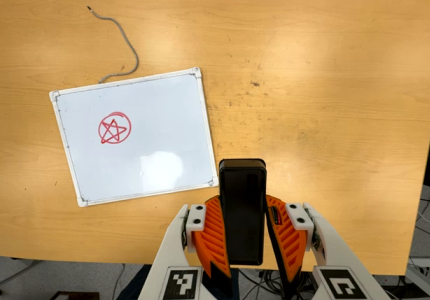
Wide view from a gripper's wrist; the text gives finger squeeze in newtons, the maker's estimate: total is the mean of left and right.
{"total": 9.2, "left": 7.7, "right": 10.6}